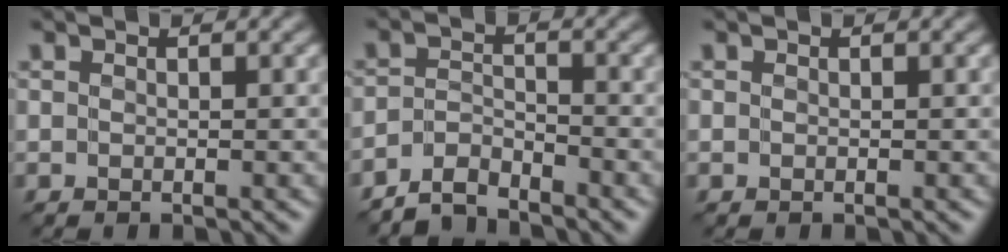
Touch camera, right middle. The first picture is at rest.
{"total": 3.2, "force": [-3.1, 0.6, 0.5], "torque": [-0.010, 0.004, -0.070]}
{"total": 0.0}